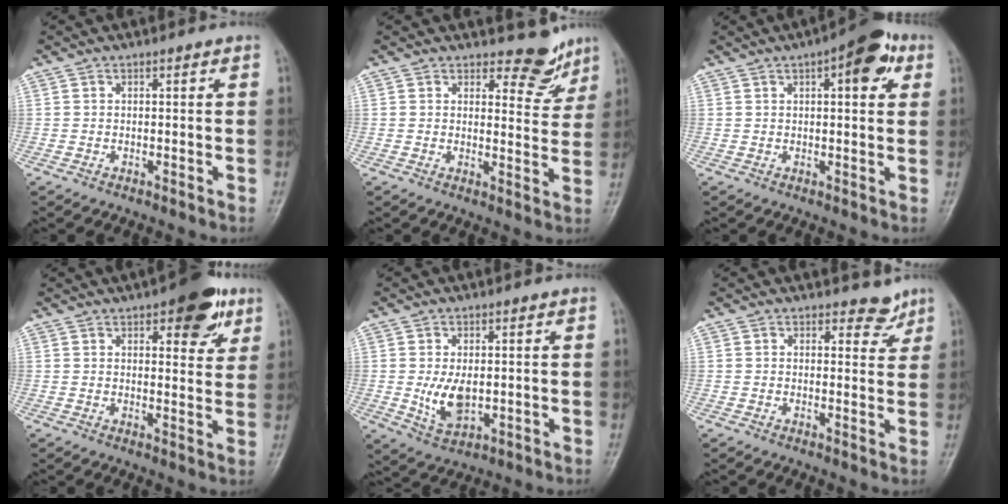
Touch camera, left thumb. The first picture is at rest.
{"total": 5.9, "force": [5.0, 2.8, 1.5], "torque": [0.008, -0.044, 0.062]}
{"total": 9.0, "force": [3.7, 3.4, 7.4], "torque": [-0.078, 0.002, 0.042]}
{"total": 10.3, "force": [5.6, 4.3, 7.5], "torque": [-0.066, -0.020, 0.068]}
{"total": 6.2, "force": [0.0, 3.6, 5.0], "torque": [-0.085, -0.015, 0.010]}
{"total": 3.2, "force": [2.7, 1.6, 0.7], "torque": [0.011, -0.021, 0.031]}